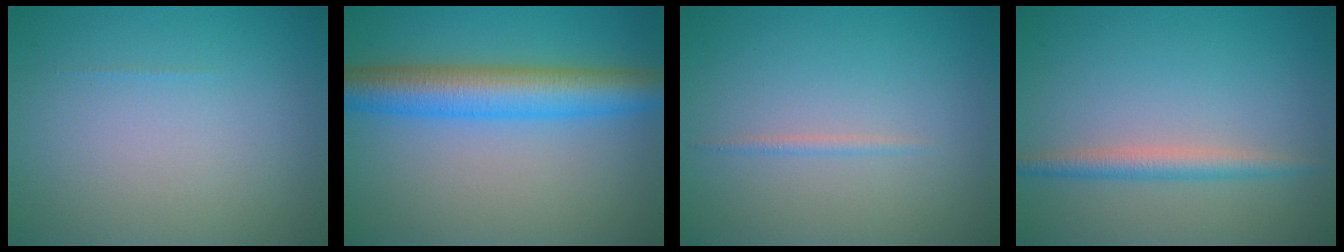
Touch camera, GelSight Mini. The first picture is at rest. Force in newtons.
{"total": 6.7, "press": 6.7, "slide": 0.1}
{"total": 0.7, "press": 0.7, "slide": 0.1}
{"total": 2.2, "press": 2.2, "slide": 0.0}